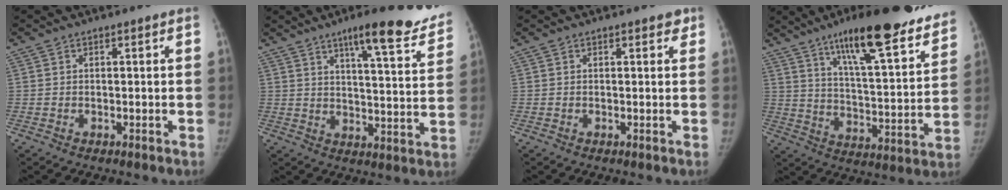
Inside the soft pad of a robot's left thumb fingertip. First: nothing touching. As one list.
[{"total": 17.6, "force": [12.8, 3.2, 11.7], "torque": [-0.125, -0.059, 0.169]}, {"total": 1.5, "force": [1.1, 0.7, 0.8], "torque": [-0.001, -0.003, 0.010]}, {"total": 26.6, "force": [19.3, 5.4, 17.5], "torque": [-0.230, -0.068, 0.285]}]